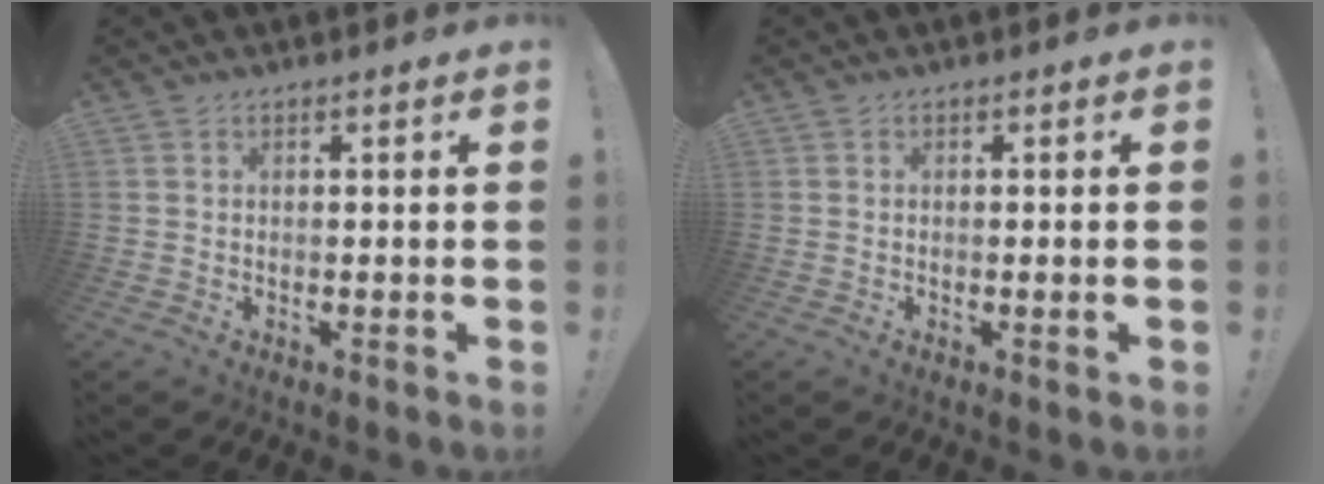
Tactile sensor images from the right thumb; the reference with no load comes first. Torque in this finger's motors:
{"motor_torque": [0.36, 0.12, -0.07, 0.13, 0.00]}